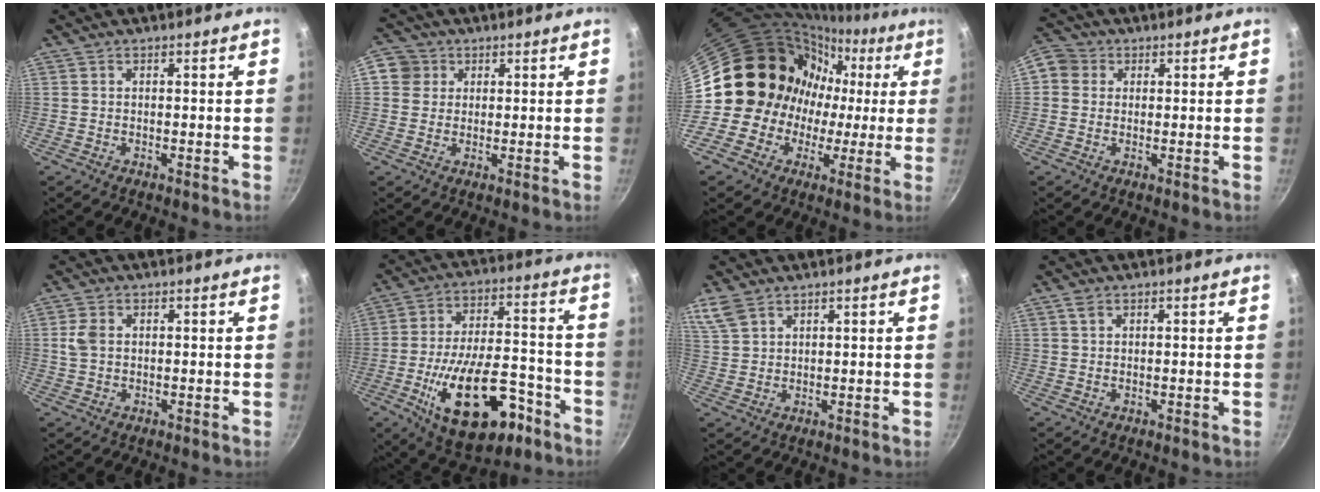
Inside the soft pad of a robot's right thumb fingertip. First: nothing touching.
{"total": 4.5, "force": [1.4, 4.2, 1.0], "torque": [0.019, 0.004, 0.014]}
{"total": 18.8, "force": [0.3, 17.5, 7.1], "torque": [-0.076, 0.050, 0.004]}
{"total": 6.9, "force": [1.2, 6.3, 2.7], "torque": [-0.038, 0.013, 0.007]}
{"total": 3.3, "force": [0.5, 2.4, 2.2], "torque": [-0.041, 0.004, 0.008]}
{"total": 22.3, "force": [-9.7, 11.1, 16.8], "torque": [-0.248, 0.054, -0.136]}
{"total": 4.9, "force": [3.5, 2.7, 2.2], "torque": [-0.042, -0.003, 0.077]}
{"total": 1.2, "force": [0.6, 0.8, 0.7], "torque": [-0.012, -0.001, 0.012]}